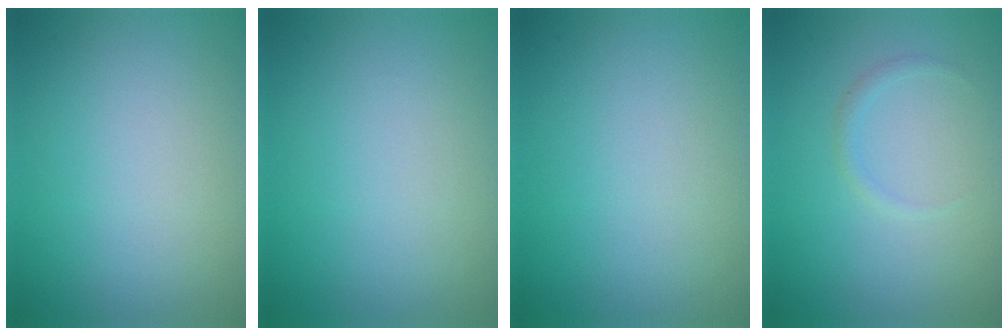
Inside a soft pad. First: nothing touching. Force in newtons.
{"total": 0.0}
{"total": 0.0}
{"total": 0.7, "press": 0.7, "slide": 0.1}